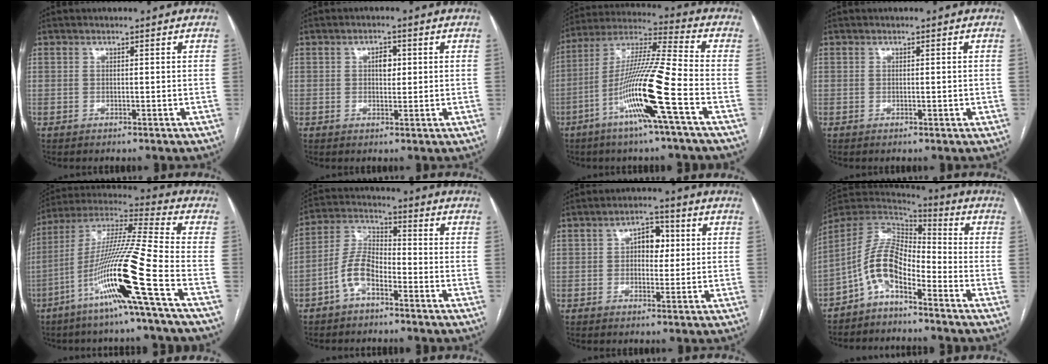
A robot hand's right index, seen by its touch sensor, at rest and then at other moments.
{"total": 2.5, "force": [0.5, 1.5, 2.0], "torque": [-0.030, 0.006, 0.008]}
{"total": 15.9, "force": [-6.1, -1.0, 14.6], "torque": [-0.289, -0.005, -0.119]}
{"total": 0.6, "force": [-0.1, 0.3, 0.6], "torque": [-0.008, -0.001, 0.002]}
{"total": 17.8, "force": [-7.3, -1.9, 16.1], "torque": [-0.317, -0.015, -0.144]}
{"total": 7.3, "force": [-3.6, 3.2, 5.4], "torque": [-0.125, 0.021, -0.074]}
{"total": 5.1, "force": [0.8, 3.0, 4.0], "torque": [-0.060, 0.019, 0.011]}
{"total": 9.2, "force": [-4.6, 3.7, 7.0], "torque": [-0.152, 0.028, -0.095]}